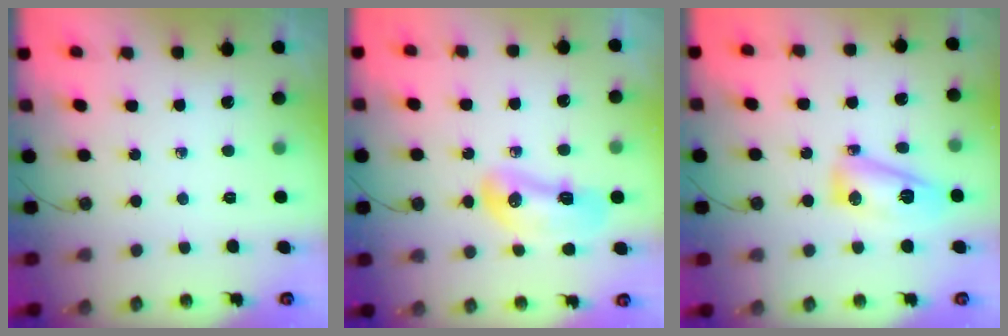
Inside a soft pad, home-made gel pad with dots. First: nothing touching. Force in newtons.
{"total": 10.5, "press": 10.4, "slide": 1.8}
{"total": 10.2, "press": 10.2, "slide": 0.7}